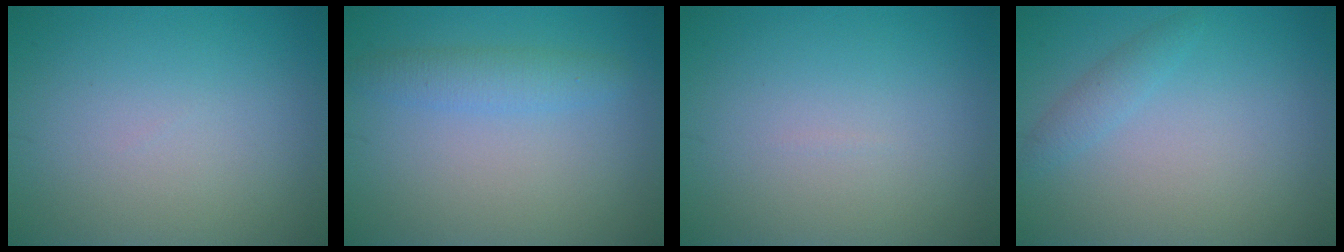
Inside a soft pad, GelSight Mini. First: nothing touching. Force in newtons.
{"total": 2.3, "press": 2.3, "slide": 0.2}
{"total": 0.0}
{"total": 1.4, "press": 1.4, "slide": 0.1}